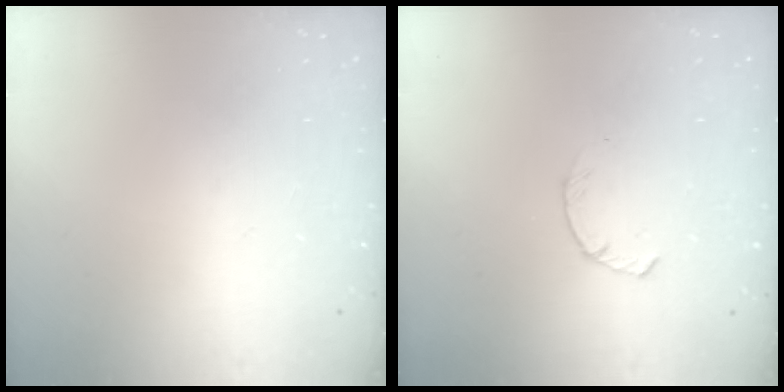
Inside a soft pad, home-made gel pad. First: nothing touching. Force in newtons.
{"total": 2.3, "press": 2.2, "slide": 0.4}